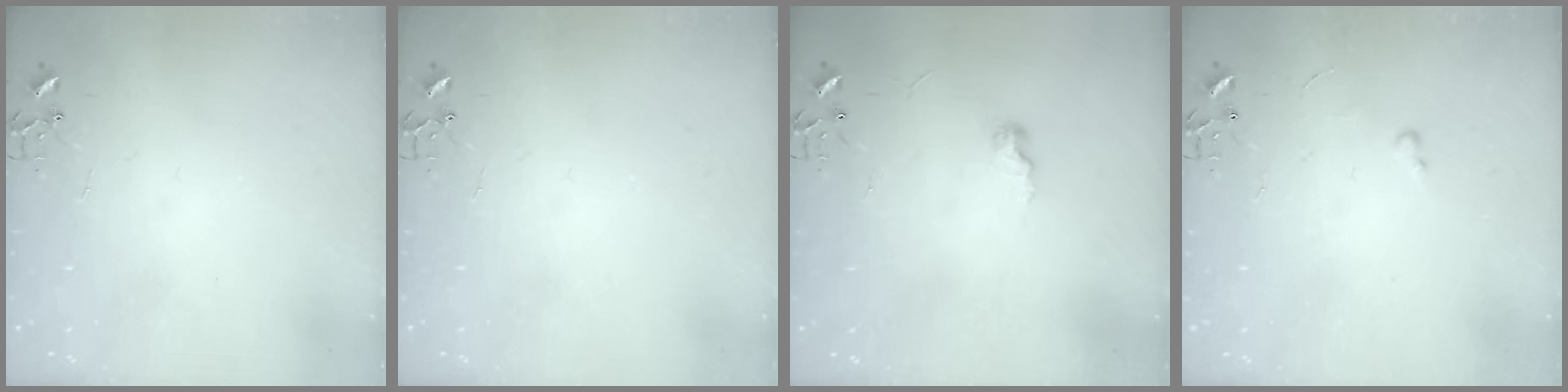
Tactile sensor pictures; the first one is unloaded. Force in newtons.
{"total": 0.0}
{"total": 7.0, "press": 7.0, "slide": 0.6}
{"total": 2.4, "press": 2.3, "slide": 0.4}